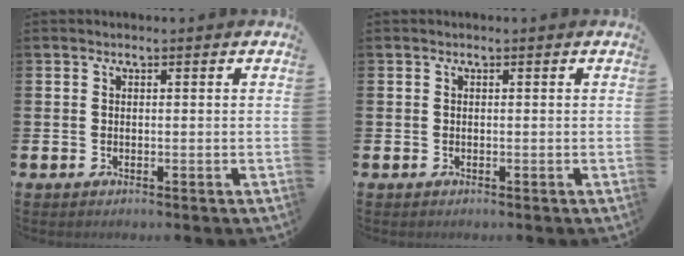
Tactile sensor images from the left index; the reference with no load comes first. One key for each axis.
{"total": 0.0}